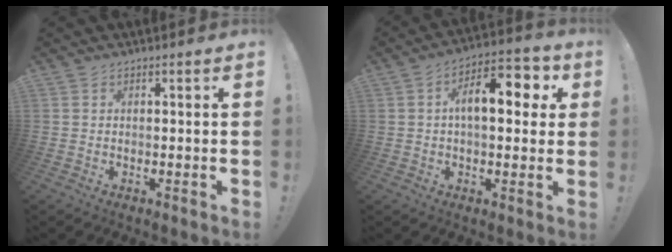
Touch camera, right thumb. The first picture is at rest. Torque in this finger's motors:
{"motor_torque": [1.20, 1.56, 1.37, -0.05, 0.09]}